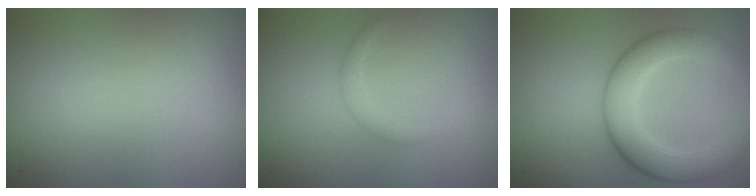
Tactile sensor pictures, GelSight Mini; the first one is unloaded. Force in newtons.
{"total": 1.1, "press": 1.1, "slide": 0.1}
{"total": 6.2, "press": 6.1, "slide": 0.1}